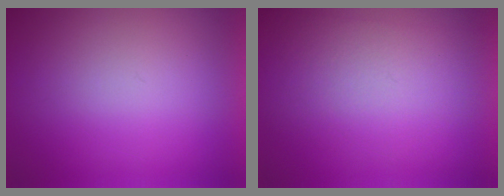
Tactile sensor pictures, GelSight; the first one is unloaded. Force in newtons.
{"total": 3.9}